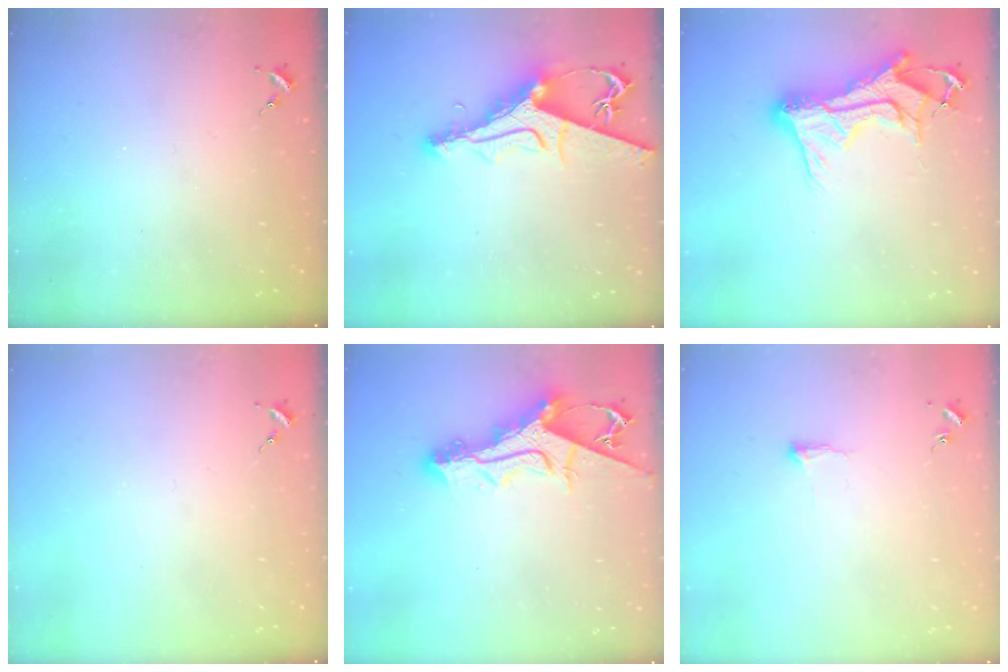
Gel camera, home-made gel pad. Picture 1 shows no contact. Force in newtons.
{"total": 11.6, "press": 11.6, "slide": 1.2}
{"total": 17.8, "press": 17.8, "slide": 1.6}
{"total": 0.0}
{"total": 15.1, "press": 15.0, "slide": 1.3}
{"total": 4.6, "press": 4.5, "slide": 0.7}